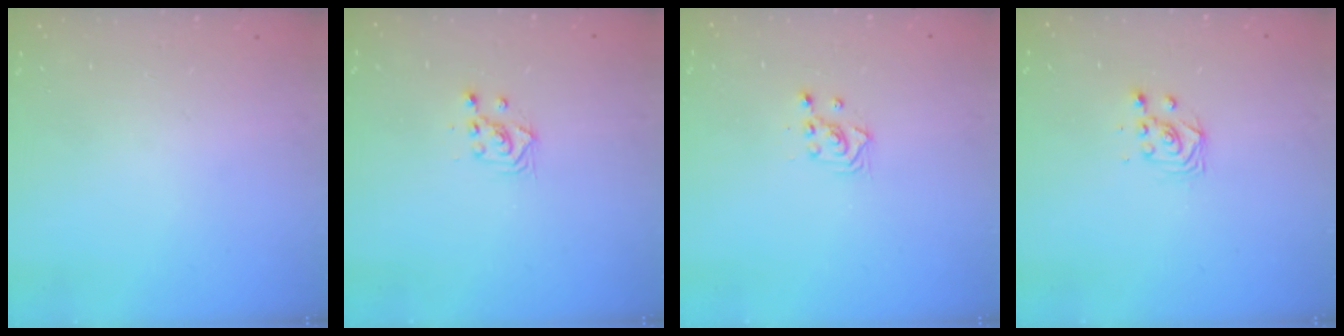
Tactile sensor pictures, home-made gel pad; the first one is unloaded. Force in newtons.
{"total": 2.3, "press": 2.3, "slide": 0.1}
{"total": 2.3, "press": 2.3, "slide": 0.3}
{"total": 2.9, "press": 2.9, "slide": 0.1}